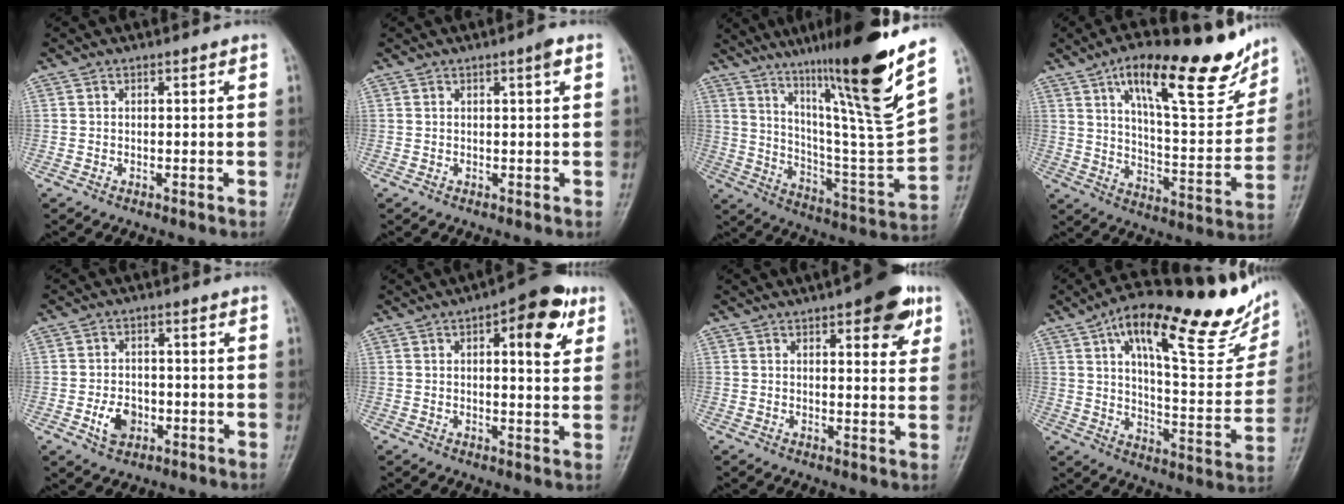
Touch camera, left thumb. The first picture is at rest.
{"total": 1.6, "force": [0.7, 0.0, 1.5], "torque": [-0.026, 0.000, 0.011]}
{"total": 25.9, "force": [16.8, 1.2, 19.8], "torque": [-0.288, -0.085, 0.282]}
{"total": 22.2, "force": [14.0, 7.0, 15.7], "torque": [-0.190, -0.058, 0.222]}
{"total": 5.2, "force": [-1.7, 3.8, 3.2], "torque": [-0.041, 0.006, -0.028]}
{"total": 11.1, "force": [4.7, 4.2, 9.2], "torque": [-0.097, -0.005, 0.055]}
{"total": 10.3, "force": [5.5, 3.7, 7.9], "torque": [-0.074, -0.018, 0.064]}
{"total": 27.4, "force": [15.8, 8.5, 20.7], "torque": [-0.259, -0.033, 0.242]}